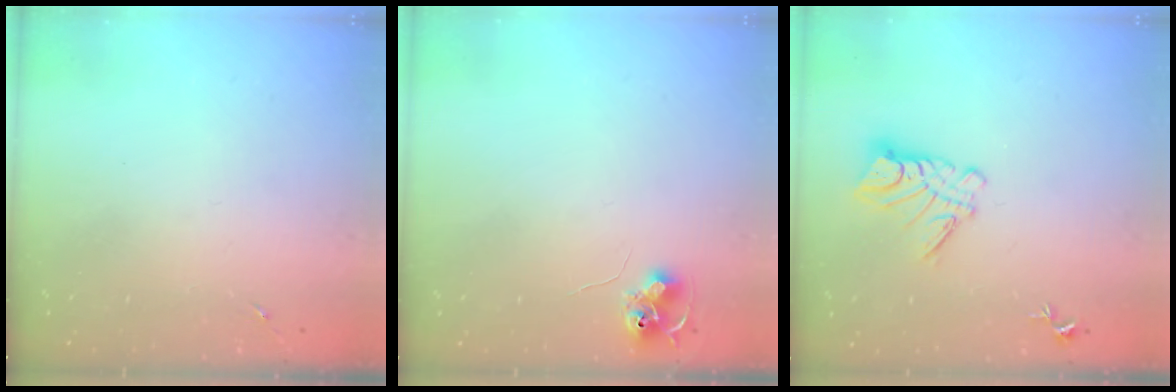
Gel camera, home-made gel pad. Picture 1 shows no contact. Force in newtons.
{"total": 7.9, "press": 7.8, "slide": 0.9}
{"total": 9.7, "press": 9.7, "slide": 0.9}